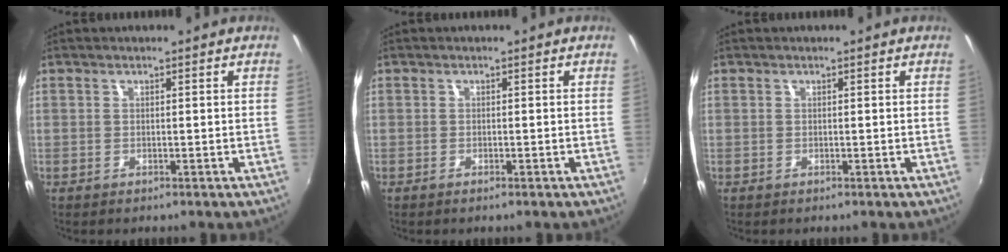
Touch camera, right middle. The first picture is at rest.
{"total": 0.6, "force": [-0.5, 0.0, 0.3], "torque": [-0.007, -0.001, -0.008]}
{"total": 0.0}